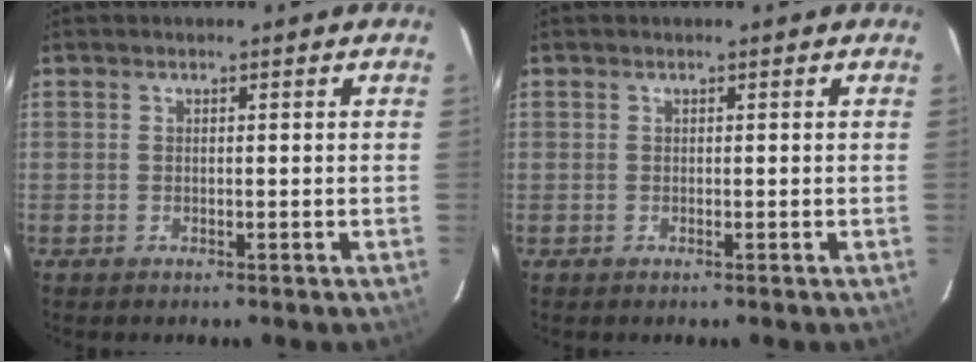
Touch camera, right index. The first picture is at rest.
{"total": 0.6, "force": [-0.1, 0.6, -0.1], "torque": [0.003, 0.002, -0.002]}